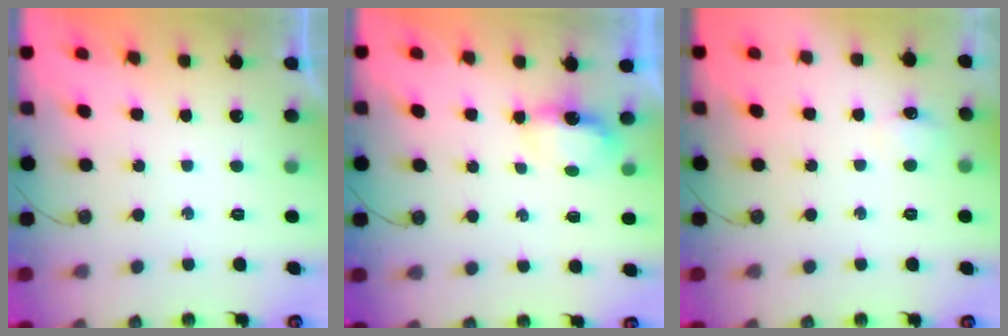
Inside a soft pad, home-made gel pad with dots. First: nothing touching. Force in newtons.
{"total": 4.1, "press": 4.1, "slide": 0.5}
{"total": 5.3, "press": 5.3, "slide": 0.9}